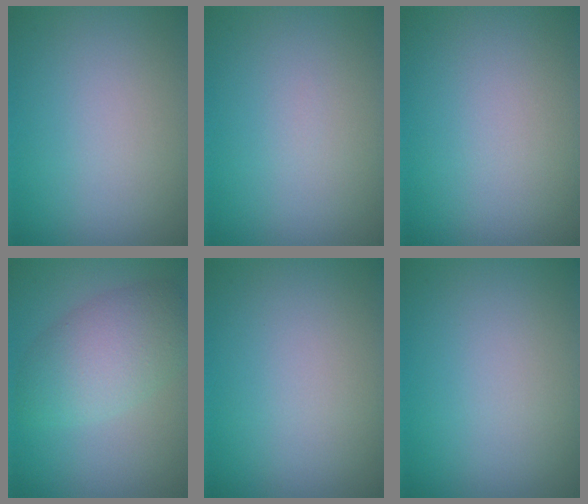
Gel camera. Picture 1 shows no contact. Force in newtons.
{"total": 0.0}
{"total": 0.0}
{"total": 5.3, "press": 5.3, "slide": 0.2}
{"total": 0.0}
{"total": 0.0}